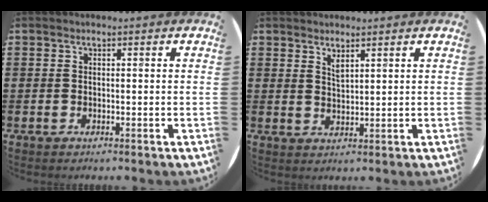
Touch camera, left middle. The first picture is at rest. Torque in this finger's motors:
{"motor_torque": [0.45, -0.01, 0.03, 0.00]}